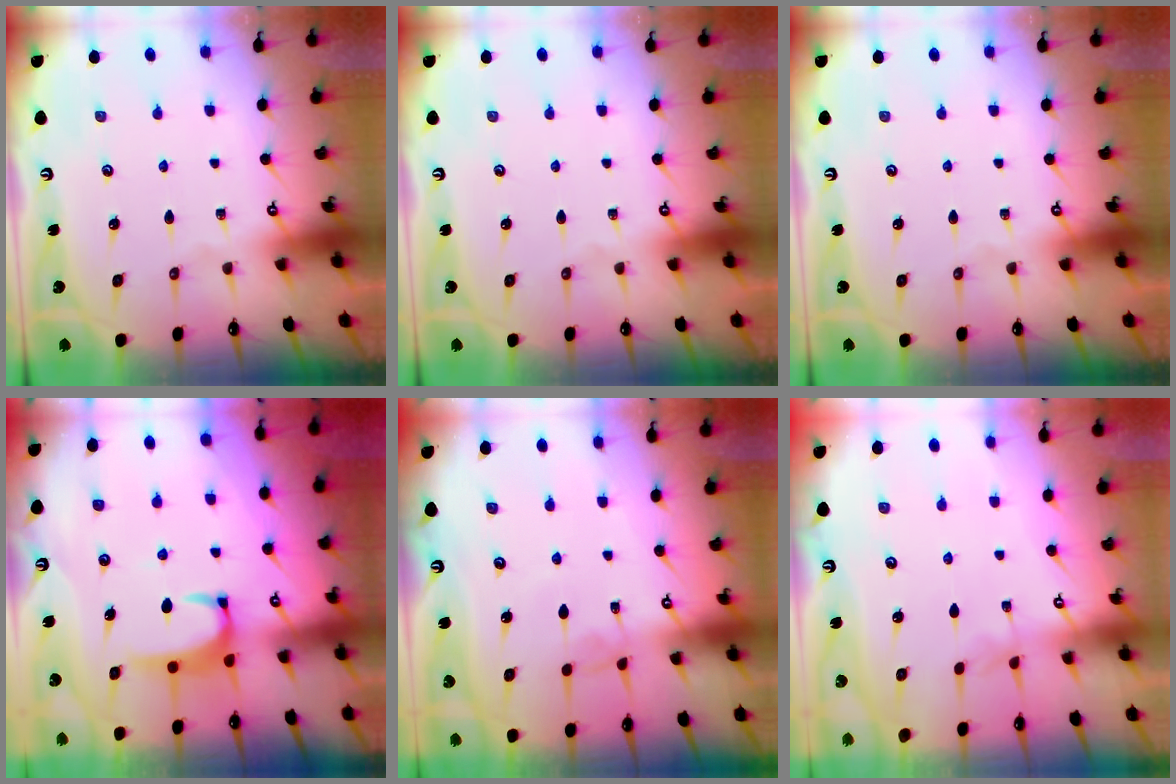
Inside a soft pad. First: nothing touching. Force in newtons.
{"total": 0.0}
{"total": 0.0}
{"total": 2.6, "press": 2.6, "slide": 0.5}
{"total": 2.0, "press": 1.9, "slide": 0.3}
{"total": 3.7, "press": 3.7, "slide": 0.3}